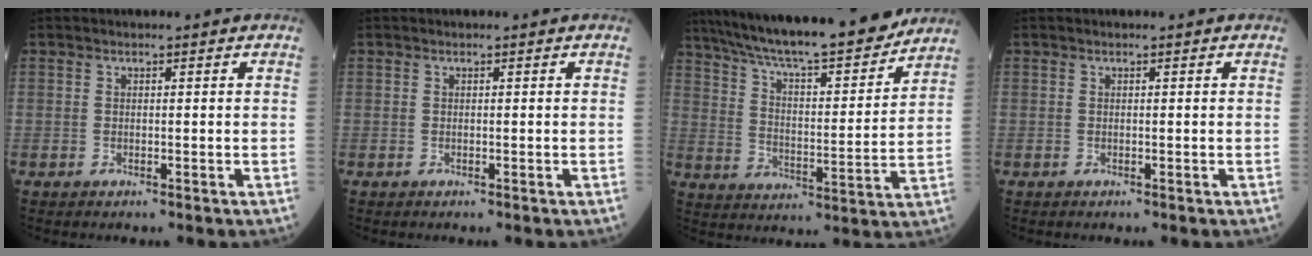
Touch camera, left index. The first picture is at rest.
{"total": 0.0}
{"total": 23.5, "force": [20.3, 2.9, 11.4], "torque": [-0.196, 0.003, 0.304]}
{"total": 0.0}